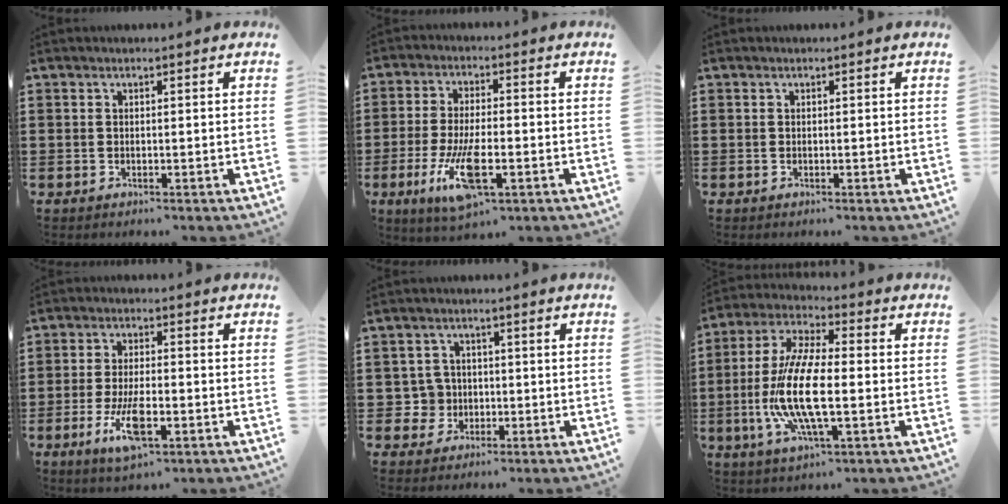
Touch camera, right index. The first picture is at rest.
{"total": 9.8, "force": [-3.6, 3.0, 8.6], "torque": [-0.188, -0.014, -0.066]}
{"total": 0.0}
{"total": 7.4, "force": [-2.8, 2.3, 6.5], "torque": [-0.145, -0.014, -0.054]}
{"total": 3.9, "force": [-0.6, 3.8, 0.8], "torque": [-0.039, 0.007, -0.016]}
{"total": 12.1, "force": [-2.5, 3.9, 11.2], "torque": [-0.255, -0.015, -0.054]}